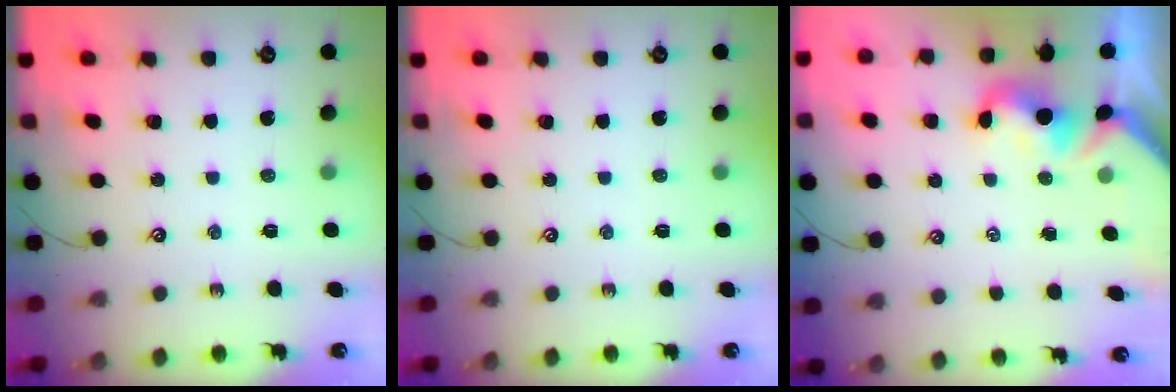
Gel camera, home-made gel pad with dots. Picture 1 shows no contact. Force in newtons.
{"total": 0.0}
{"total": 0.7, "press": 0.2, "slide": 0.7}